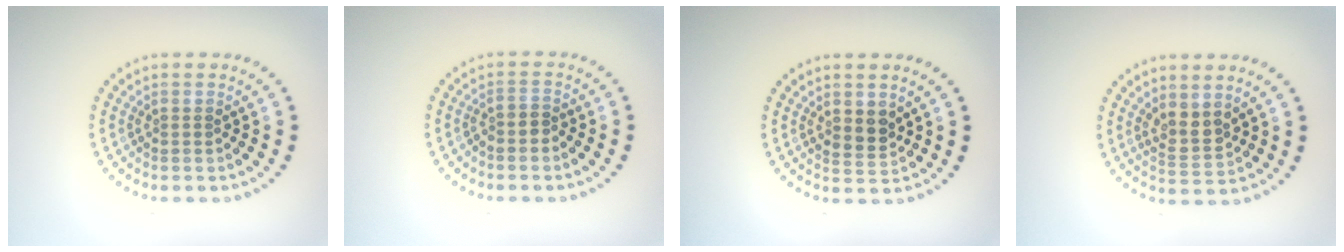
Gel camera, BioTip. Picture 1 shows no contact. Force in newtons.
{"total": 1.2, "press": 0.8, "slide": 0.9}
{"total": 1.9, "press": 1.8, "slide": 0.7}
{"total": 2.3, "press": 2.0, "slide": 1.2}